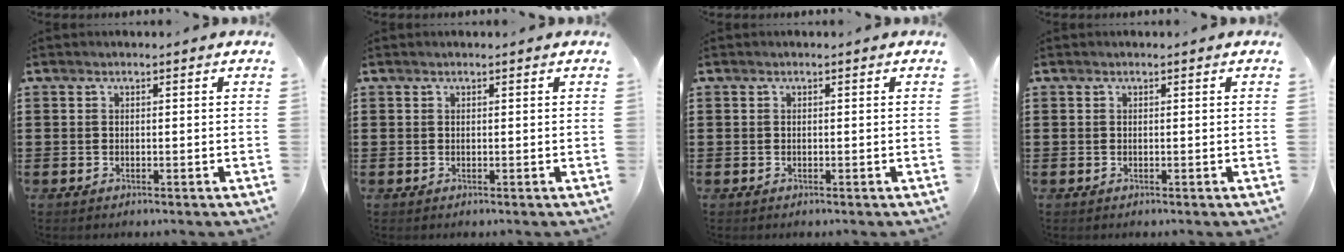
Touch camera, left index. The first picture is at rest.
{"total": 0.0}
{"total": 0.0}
{"total": 0.0}